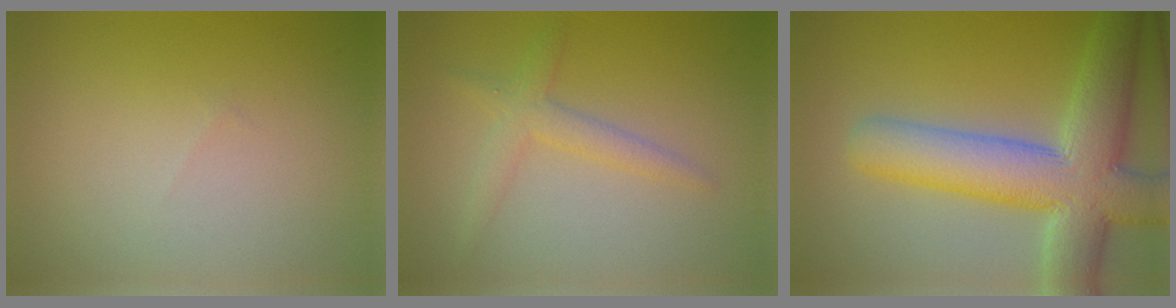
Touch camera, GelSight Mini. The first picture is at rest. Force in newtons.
{"total": 2.4, "press": 2.4, "slide": 0.3}
{"total": 10.3, "press": 10.3, "slide": 0.7}